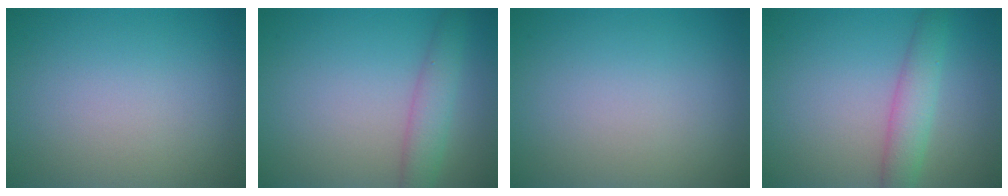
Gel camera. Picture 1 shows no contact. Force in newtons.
{"total": 2.9, "press": 2.9, "slide": 0.1}
{"total": 0.0}
{"total": 3.2, "press": 3.2, "slide": 0.1}